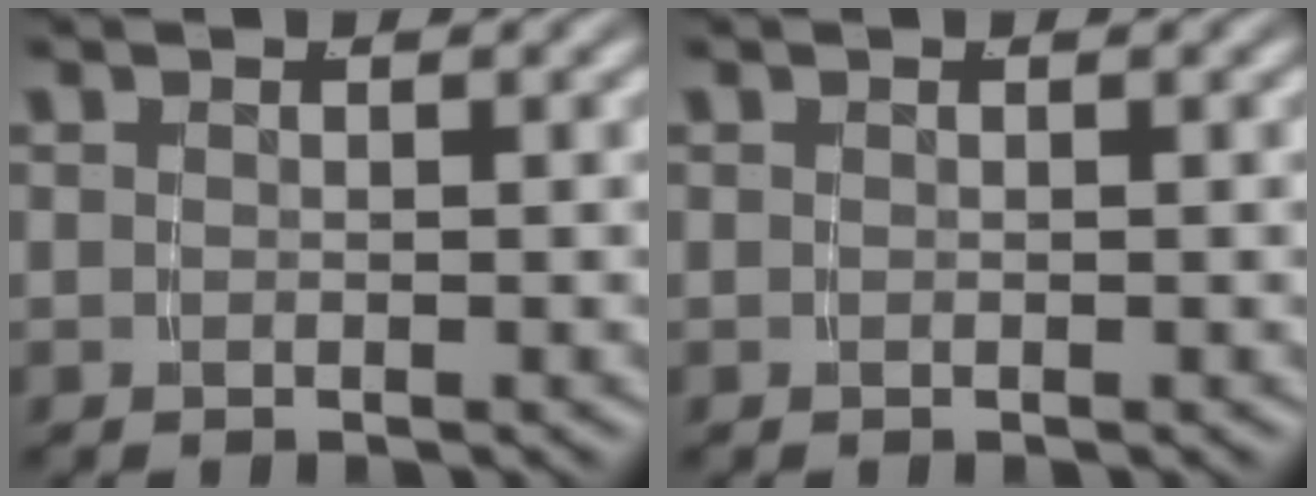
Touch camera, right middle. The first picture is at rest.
{"total": 0.0}